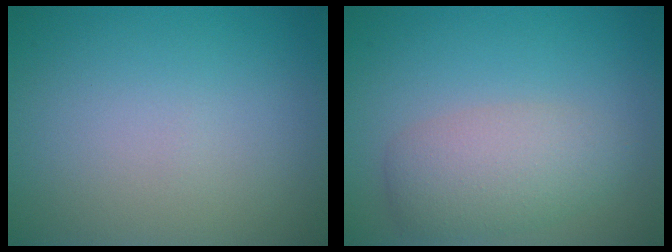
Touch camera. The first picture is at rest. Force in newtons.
{"total": 4.0, "press": 4.0, "slide": 0.1}